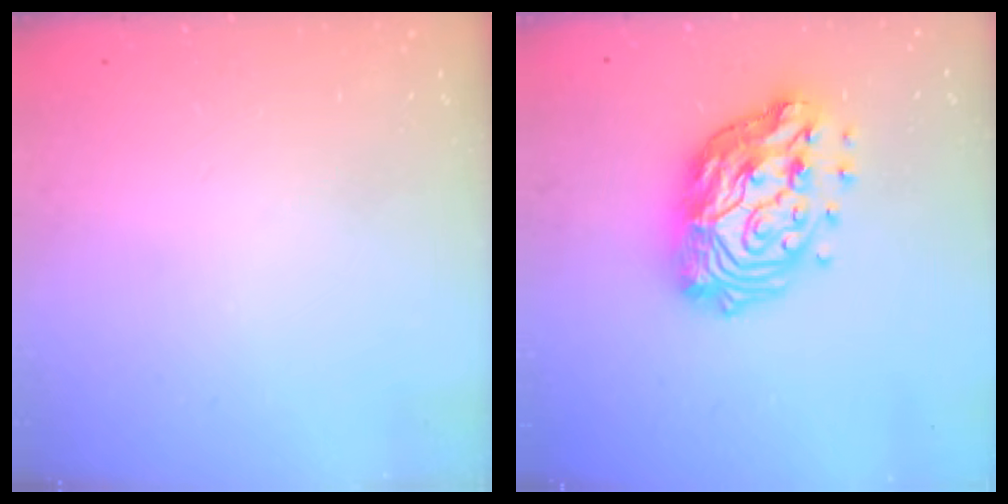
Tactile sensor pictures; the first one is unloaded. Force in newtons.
{"total": 18.3, "press": 18.2, "slide": 1.8}